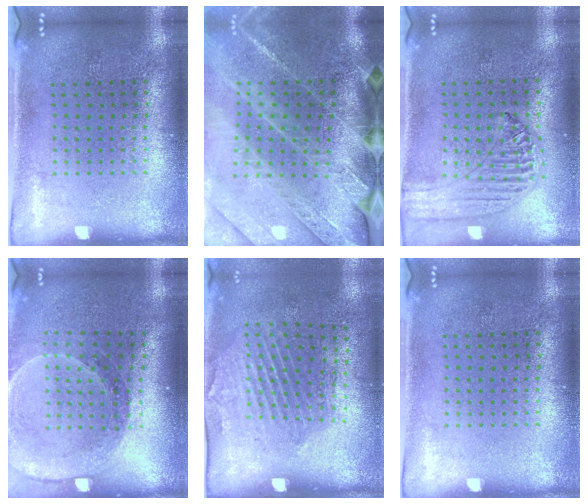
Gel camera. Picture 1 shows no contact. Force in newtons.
{"total": 4.0, "press": 3.4, "slide": 2.2}
{"total": 1.2, "press": 1.2, "slide": 0.2}
{"total": 1.5, "press": 1.5, "slide": 0.1}
{"total": 2.0, "press": 1.1, "slide": 1.7}
{"total": 0.0}